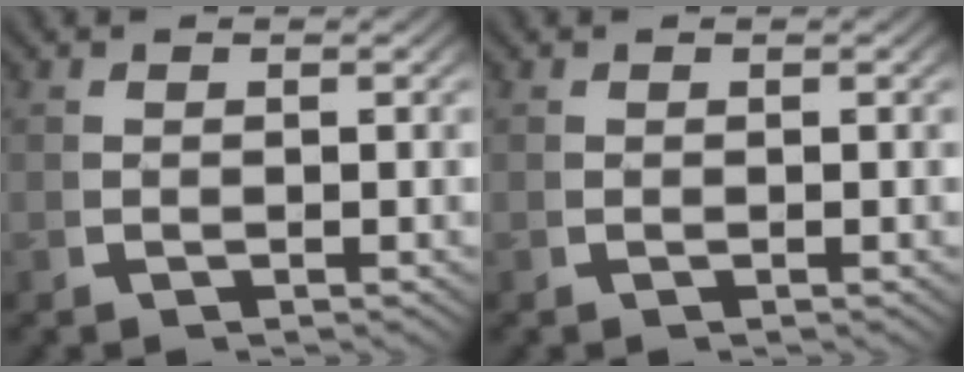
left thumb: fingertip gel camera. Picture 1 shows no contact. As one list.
[{"total": 0.0}]